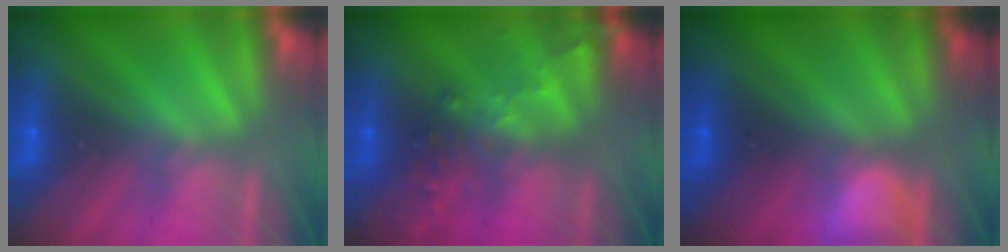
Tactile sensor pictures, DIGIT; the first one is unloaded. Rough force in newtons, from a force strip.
{"total": 2.7}
{"total": 2.6}